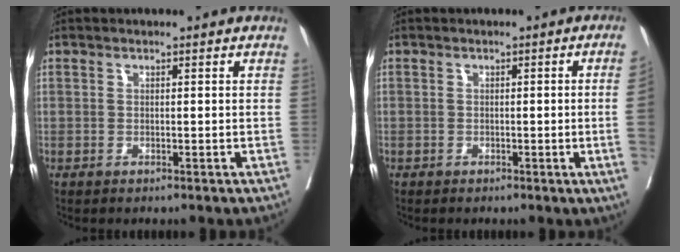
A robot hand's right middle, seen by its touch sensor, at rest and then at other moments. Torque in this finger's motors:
{"motor_torque": [1.08, -1.06, -0.28, -0.21]}